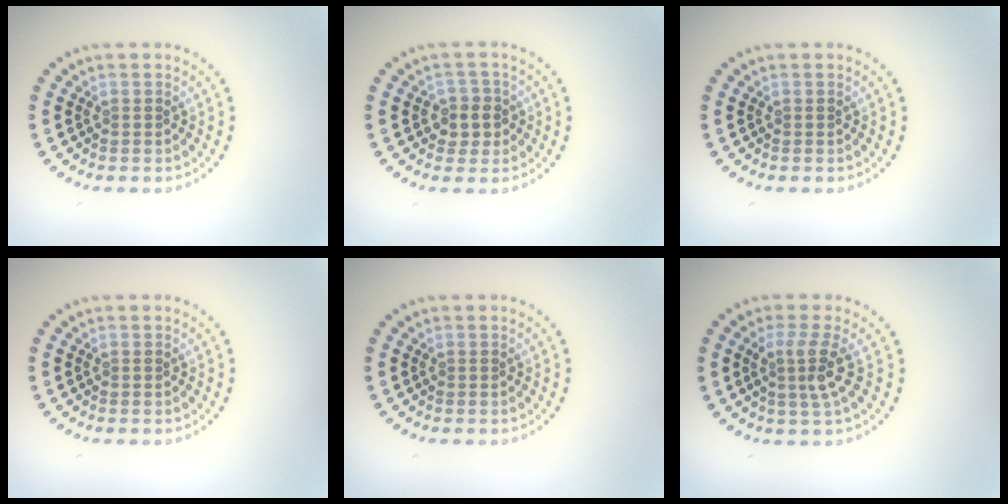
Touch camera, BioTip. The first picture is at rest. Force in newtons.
{"total": 2.4, "press": 2.2, "slide": 0.9}
{"total": 0.0}
{"total": 0.0}
{"total": 0.0}
{"total": 2.7, "press": 2.0, "slide": 1.9}